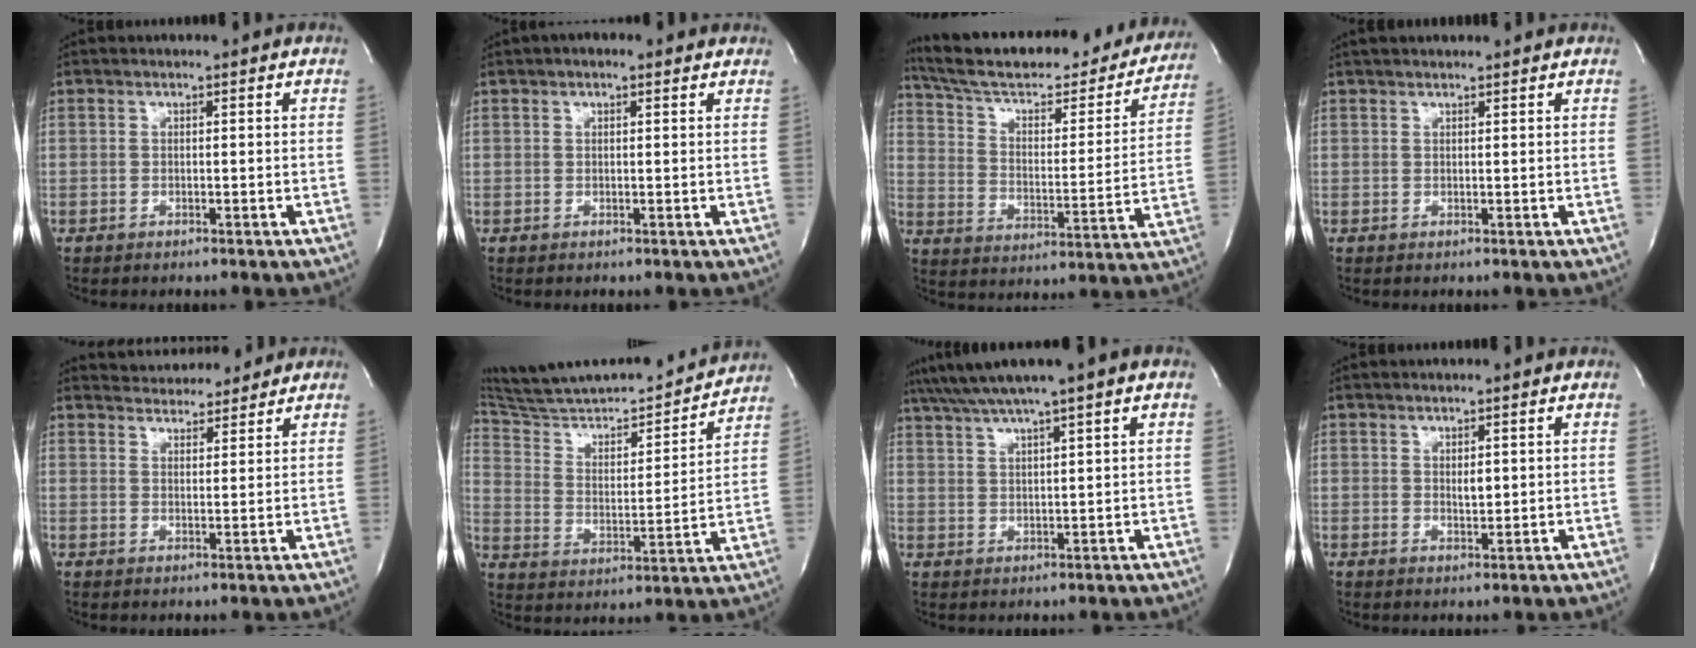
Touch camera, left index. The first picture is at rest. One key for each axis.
{"total": 2.2, "fx": 1.5, "fy": 0.9, "fz": 1.4, "tx": -0.020, "ty": 0.017, "tz": 0.016}
{"total": 30.0, "fx": 26.2, "fy": 6.7, "fz": 12.8, "tx": -0.203, "ty": -0.034, "tz": 0.351}
{"total": 3.8, "fx": 3.5, "fy": 0.4, "fz": 1.6, "tx": -0.021, "ty": 0.030, "tz": 0.052}
{"total": 7.4, "fx": 7.0, "fy": 1.9, "fz": 1.3, "tx": -0.018, "ty": 0.015, "tz": 0.096}
{"total": 24.2, "fx": 22.3, "fy": 2.9, "fz": 9.0, "tx": -0.150, "ty": -0.011, "tz": 0.337}
{"total": 8.9, "fx": 6.7, "fy": -0.9, "fz": 5.8, "tx": -0.102, "ty": 0.035, "tz": 0.106}
{"total": 1.7, "fx": 0.6, "fy": 0.6, "fz": 1.4, "tx": -0.025, "ty": -0.003, "tz": 0.013}